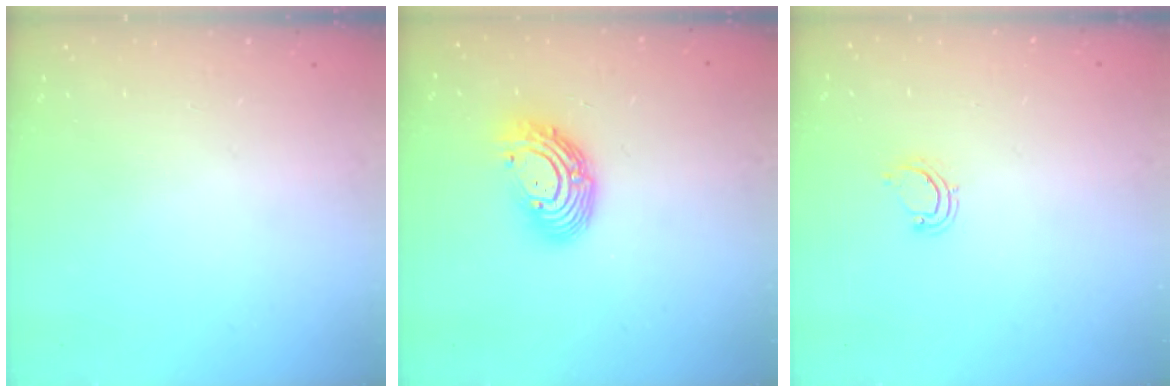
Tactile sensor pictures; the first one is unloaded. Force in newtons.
{"total": 11.9, "press": 11.8, "slide": 1.3}
{"total": 4.6, "press": 4.6, "slide": 0.3}